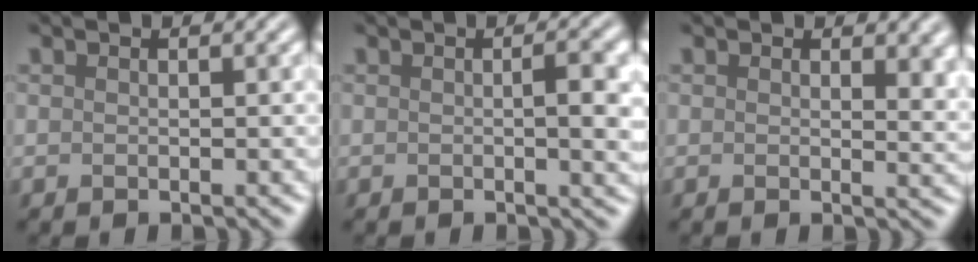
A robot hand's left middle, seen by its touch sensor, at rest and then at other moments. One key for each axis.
{"total": 3.3, "fx": 0.1, "fy": 0.8, "fz": 3.2, "tx": -0.043, "ty": 0.003, "tz": 0.000}
{"total": 2.7, "fx": 1.0, "fy": 1.2, "fz": 2.1, "tx": -0.021, "ty": -0.004, "tz": 0.015}